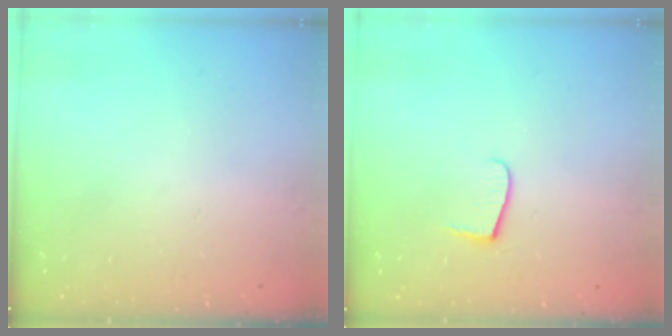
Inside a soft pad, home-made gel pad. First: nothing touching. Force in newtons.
{"total": 4.8, "press": 4.8, "slide": 0.6}